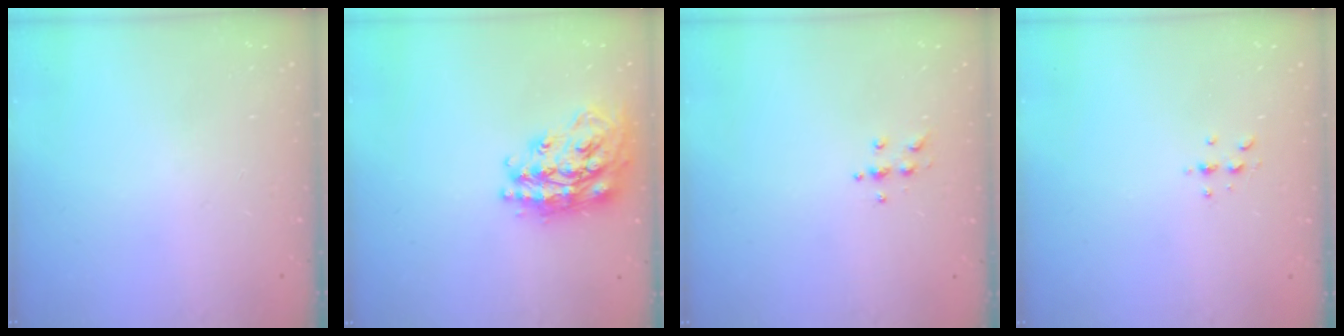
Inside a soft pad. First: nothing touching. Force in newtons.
{"total": 23.5, "press": 23.4, "slide": 2.0}
{"total": 4.3, "press": 4.3, "slide": 0.6}
{"total": 3.3, "press": 3.2, "slide": 0.4}